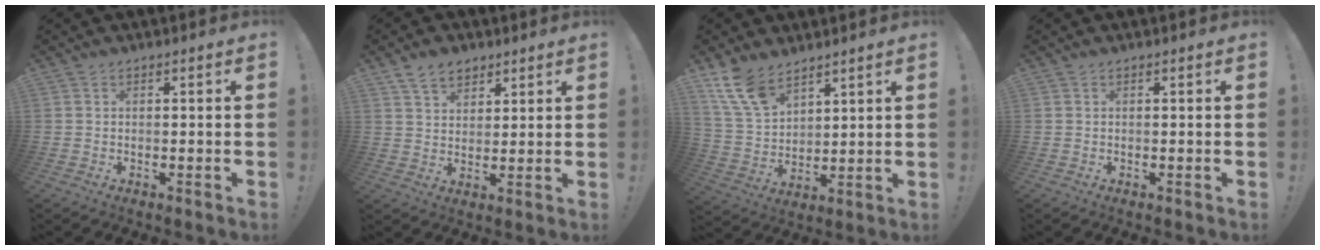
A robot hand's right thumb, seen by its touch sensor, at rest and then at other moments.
{"total": 7.6, "force": [4.9, 4.9, 3.0], "torque": [-0.052, -0.018, 0.095]}
{"total": 11.9, "force": [8.3, 6.2, 5.8], "torque": [-0.121, -0.041, 0.165]}
{"total": 0.0}